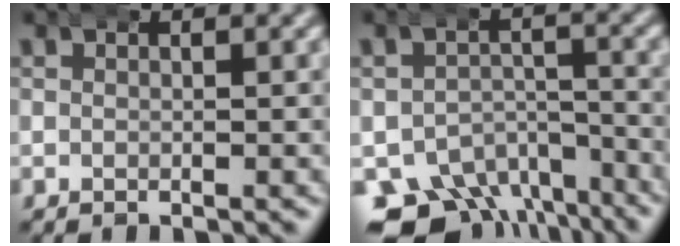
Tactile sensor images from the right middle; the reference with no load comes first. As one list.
[{"total": 11.6, "force": [-7.3, 7.7, 4.5], "torque": [-0.083, -0.049, -0.112]}]